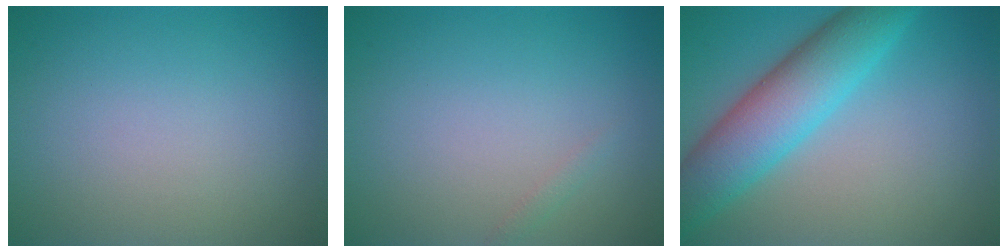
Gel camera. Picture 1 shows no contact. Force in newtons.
{"total": 0.6, "press": 0.6, "slide": 0.0}
{"total": 7.3, "press": 7.3, "slide": 0.2}